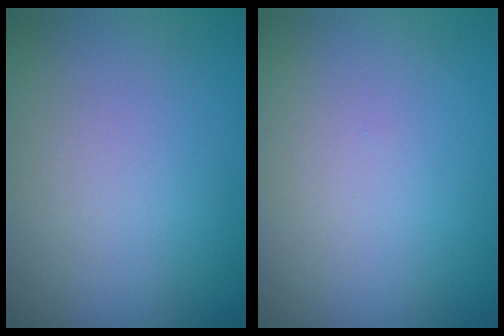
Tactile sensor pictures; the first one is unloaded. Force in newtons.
{"total": 0.0}